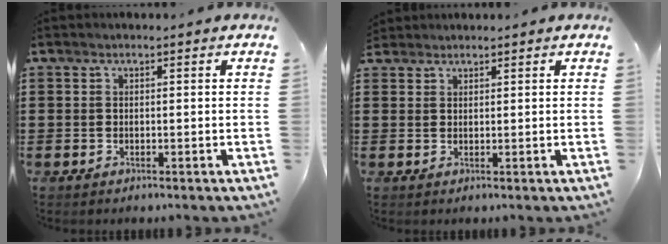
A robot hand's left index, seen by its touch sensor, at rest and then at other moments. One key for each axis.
{"total": 1.3, "fx": 1.3, "fy": 0.4, "fz": 0.0, "tx": -0.004, "ty": 0.000, "tz": 0.026}